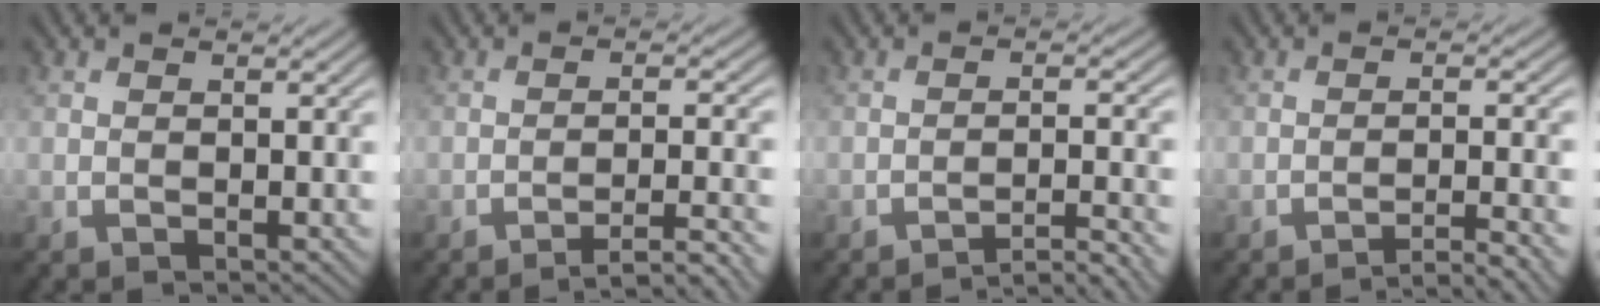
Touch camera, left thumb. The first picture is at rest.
{"total": 4.6, "force": [-3.4, 0.4, 3.1], "torque": [-0.047, 0.015, -0.064]}
{"total": 4.1, "force": [-3.3, 0.3, 2.4], "torque": [-0.034, 0.015, -0.063]}
{"total": 4.4, "force": [-3.3, 0.4, 2.9], "torque": [-0.040, 0.015, -0.062]}